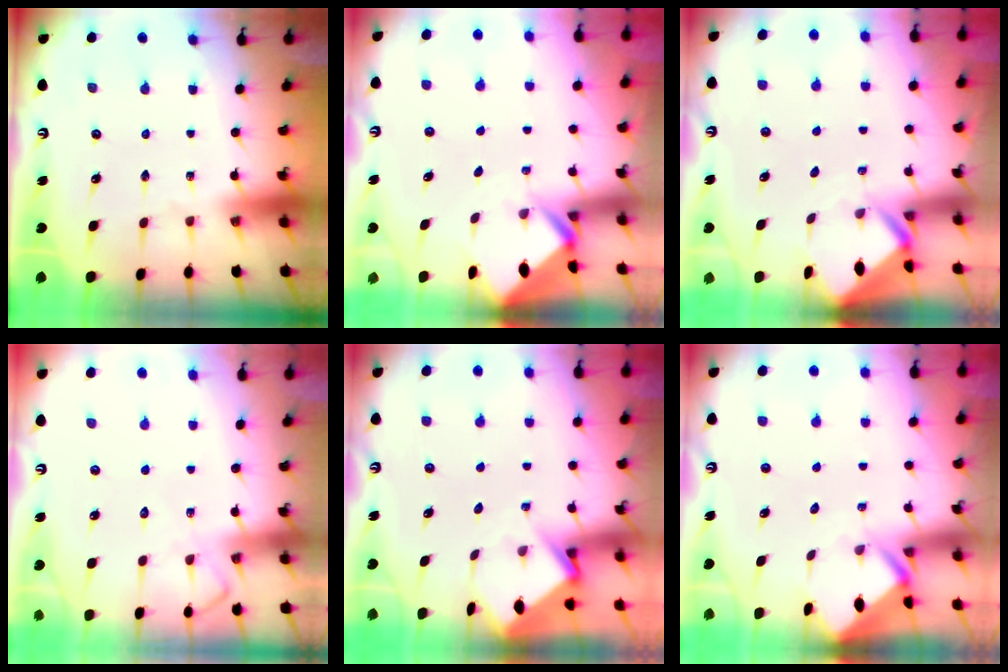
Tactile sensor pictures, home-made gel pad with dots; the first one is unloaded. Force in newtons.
{"total": 3.3, "press": 3.3, "slide": 0.2}
{"total": 2.6, "press": 2.6, "slide": 0.2}
{"total": 8.6, "press": 8.5, "slide": 1.0}
{"total": 4.0, "press": 4.0, "slide": 0.3}
{"total": 2.3, "press": 2.3, "slide": 0.2}